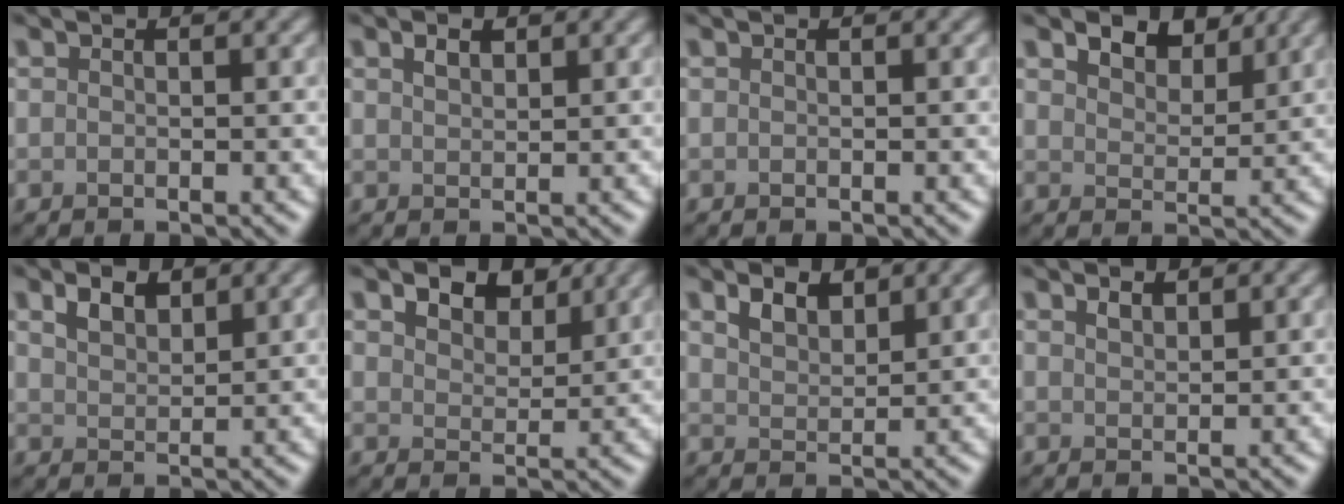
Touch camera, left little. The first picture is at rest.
{"total": 1.3, "force": [0.9, 0.7, 0.8], "torque": [-0.017, 0.003, 0.018]}
{"total": 0.0}
{"total": 3.9, "force": [2.9, 2.0, 1.7], "torque": [-0.033, -0.008, 0.049]}
{"total": 2.3, "force": [1.5, 1.2, 1.2], "torque": [-0.029, 0.002, 0.033]}
{"total": 4.2, "force": [2.9, 2.3, 2.0], "torque": [-0.036, -0.004, 0.044]}
{"total": 2.3, "force": [1.6, 1.2, 1.2], "torque": [-0.029, 0.001, 0.034]}
{"total": 1.1, "force": [0.8, 0.5, 0.5], "torque": [-0.011, 0.001, 0.018]}